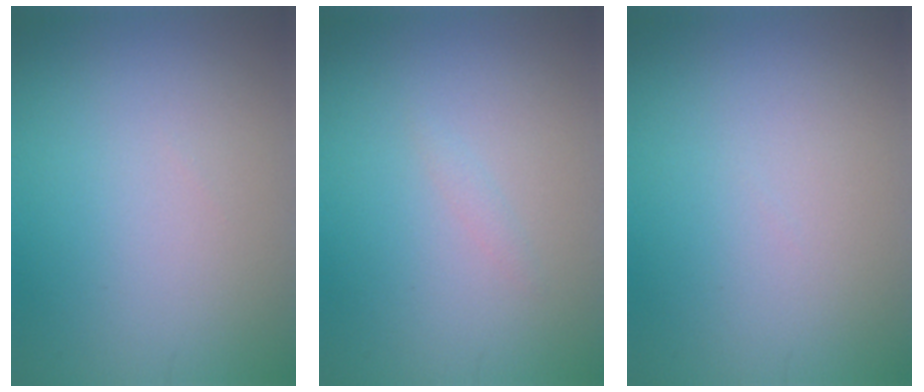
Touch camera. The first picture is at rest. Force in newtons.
{"total": 0.5, "press": 0.5, "slide": 0.0}
{"total": 0.0}